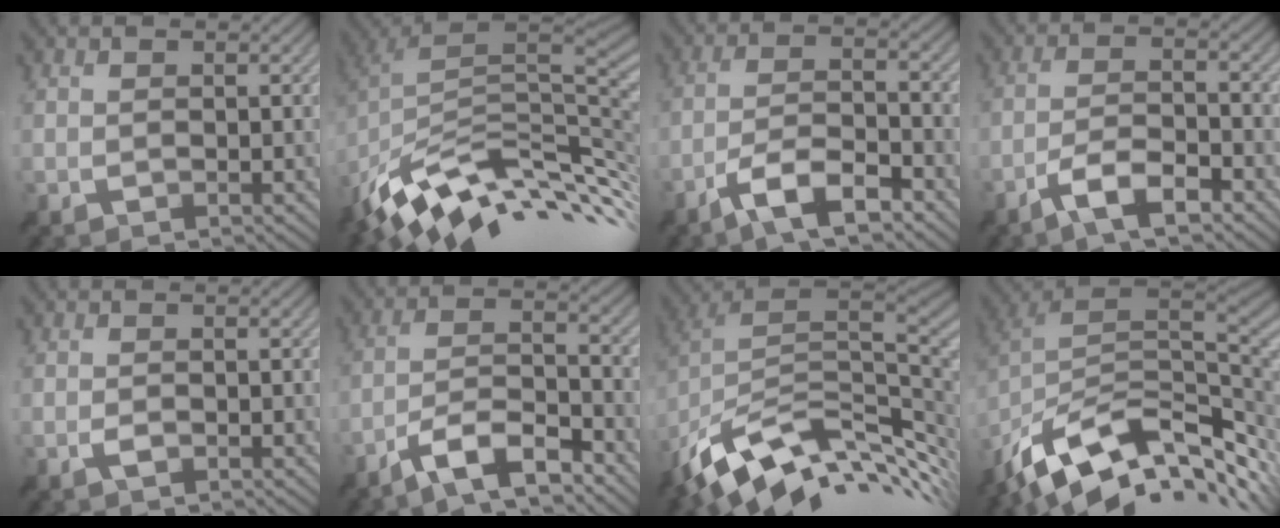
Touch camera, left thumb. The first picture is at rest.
{"total": 11.5, "force": [-4.4, 5.5, 9.1], "torque": [-0.200, -0.018, -0.065]}
{"total": 8.2, "force": [-5.7, 2.2, 5.5], "torque": [-0.098, 0.006, -0.110]}
{"total": 6.5, "force": [-4.5, 1.6, 4.5], "torque": [-0.083, 0.005, -0.087]}
{"total": 0.9, "force": [-0.5, 0.5, 0.6], "torque": [-0.009, 0.000, -0.007]}
{"total": 8.8, "force": [-6.6, 2.1, 5.5], "torque": [-0.094, 0.008, -0.128]}
{"total": 13.4, "force": [-3.7, 7.4, 10.5], "torque": [-0.215, -0.021, -0.050]}
{"total": 14.1, "force": [-6.0, 6.9, 10.7], "torque": [-0.220, -0.014, -0.101]}